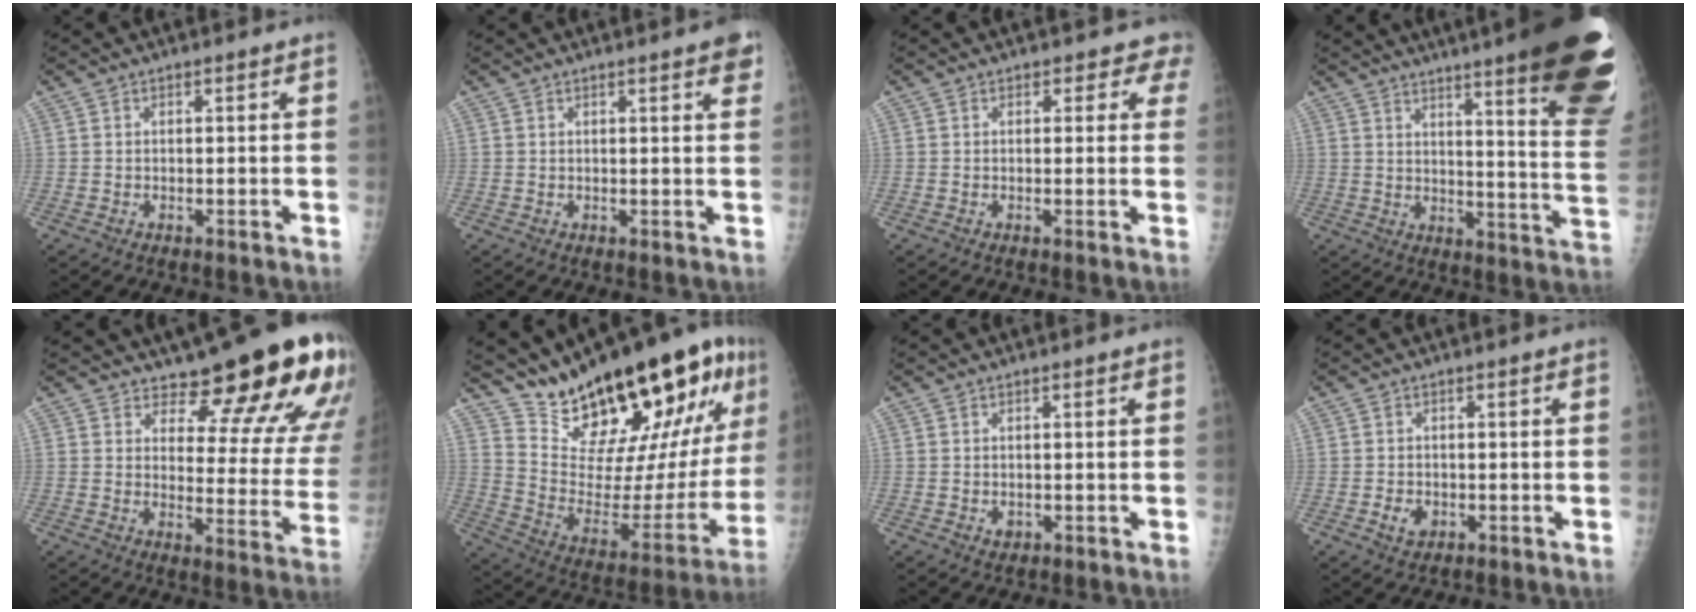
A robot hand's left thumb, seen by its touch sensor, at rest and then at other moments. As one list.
[{"total": 3.5, "force": [2.0, 0.8, 2.8], "torque": [-0.026, -0.002, 0.019]}, {"total": 2.9, "force": [2.1, 2.0, 0.6], "torque": [0.025, -0.009, 0.002]}, {"total": 27.6, "force": [18.1, 3.5, 20.5], "torque": [-0.196, -0.095, 0.227]}, {"total": 17.7, "force": [13.8, 5.2, 9.8], "torque": [-0.082, -0.106, 0.165]}, {"total": 29.6, "force": [19.0, 9.6, 20.4], "torque": [-0.281, -0.086, 0.304]}, {"total": 1.5, "force": [-0.3, 1.3, 0.7], "torque": [-0.004, 0.001, -0.001]}, {"total": 3.0, "force": [-1.0, 2.4, 1.6], "torque": [-0.020, 0.002, -0.013]}]